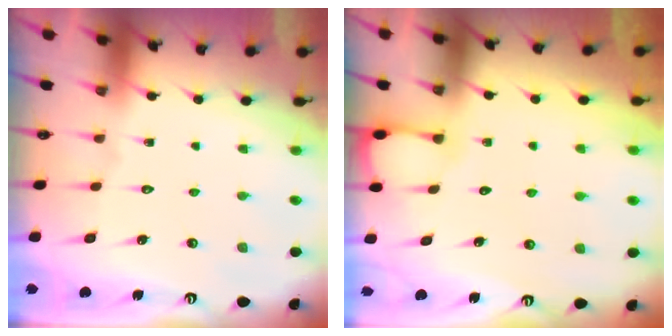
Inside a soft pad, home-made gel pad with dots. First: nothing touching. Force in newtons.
{"total": 2.5, "press": 2.5, "slide": 0.2}